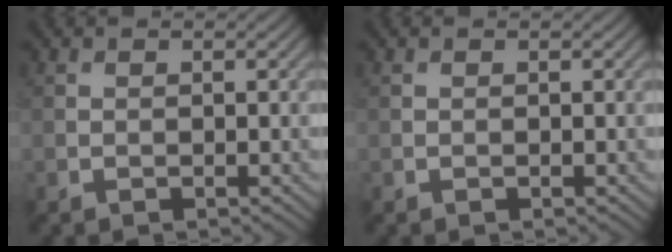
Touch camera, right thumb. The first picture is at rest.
{"total": 0.0}